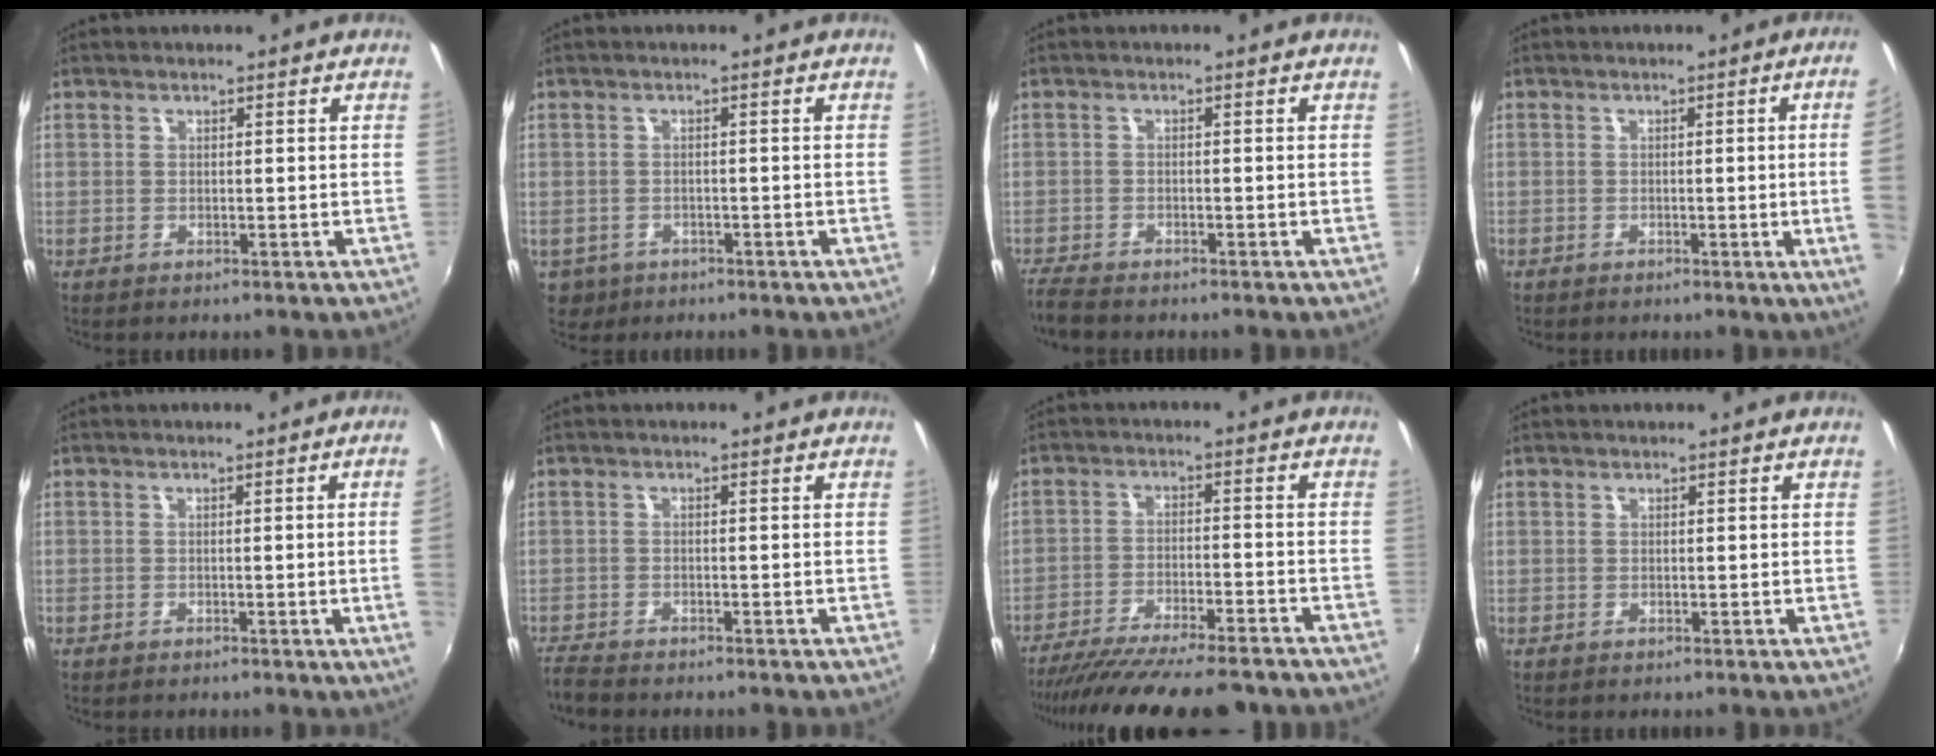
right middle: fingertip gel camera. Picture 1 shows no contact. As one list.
[{"total": 4.9, "force": [-2.1, 4.0, 1.8], "torque": [-0.045, -0.007, -0.026]}, {"total": 4.3, "force": [-4.0, 0.7, 1.4], "torque": [-0.043, -0.019, -0.077]}, {"total": 7.5, "force": [-0.3, -1.5, 7.3], "torque": [-0.086, -0.009, -0.001]}, {"total": 3.4, "force": [-0.1, -1.8, 2.9], "torque": [-0.051, -0.011, 0.006]}, {"total": 3.7, "force": [-3.6, 0.5, 0.9], "torque": [-0.033, -0.017, -0.071]}, {"total": 18.8, "force": [-16.4, 2.9, 8.8], "torque": [-0.170, -0.039, -0.244]}, {"total": 0.0}]